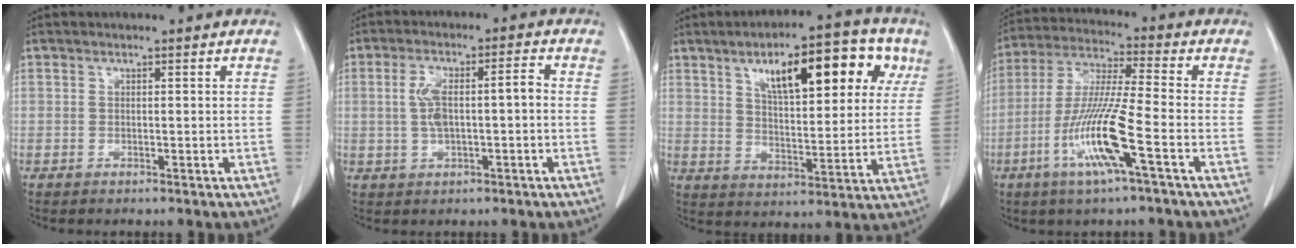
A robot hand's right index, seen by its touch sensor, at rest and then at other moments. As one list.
[{"total": 7.6, "force": [-0.1, 2.4, 7.2], "torque": [-0.149, 0.027, 0.003]}, {"total": 17.8, "force": [8.1, 6.6, 14.4], "torque": [-0.208, 0.032, 0.125]}, {"total": 13.5, "force": [-5.2, 0.1, 12.4], "torque": [-0.258, -0.013, -0.102]}]